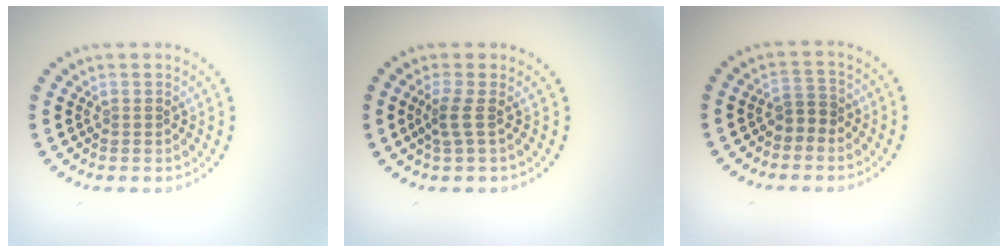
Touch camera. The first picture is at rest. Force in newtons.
{"total": 1.8, "press": 1.1, "slide": 1.3}
{"total": 1.8, "press": 1.5, "slide": 0.9}